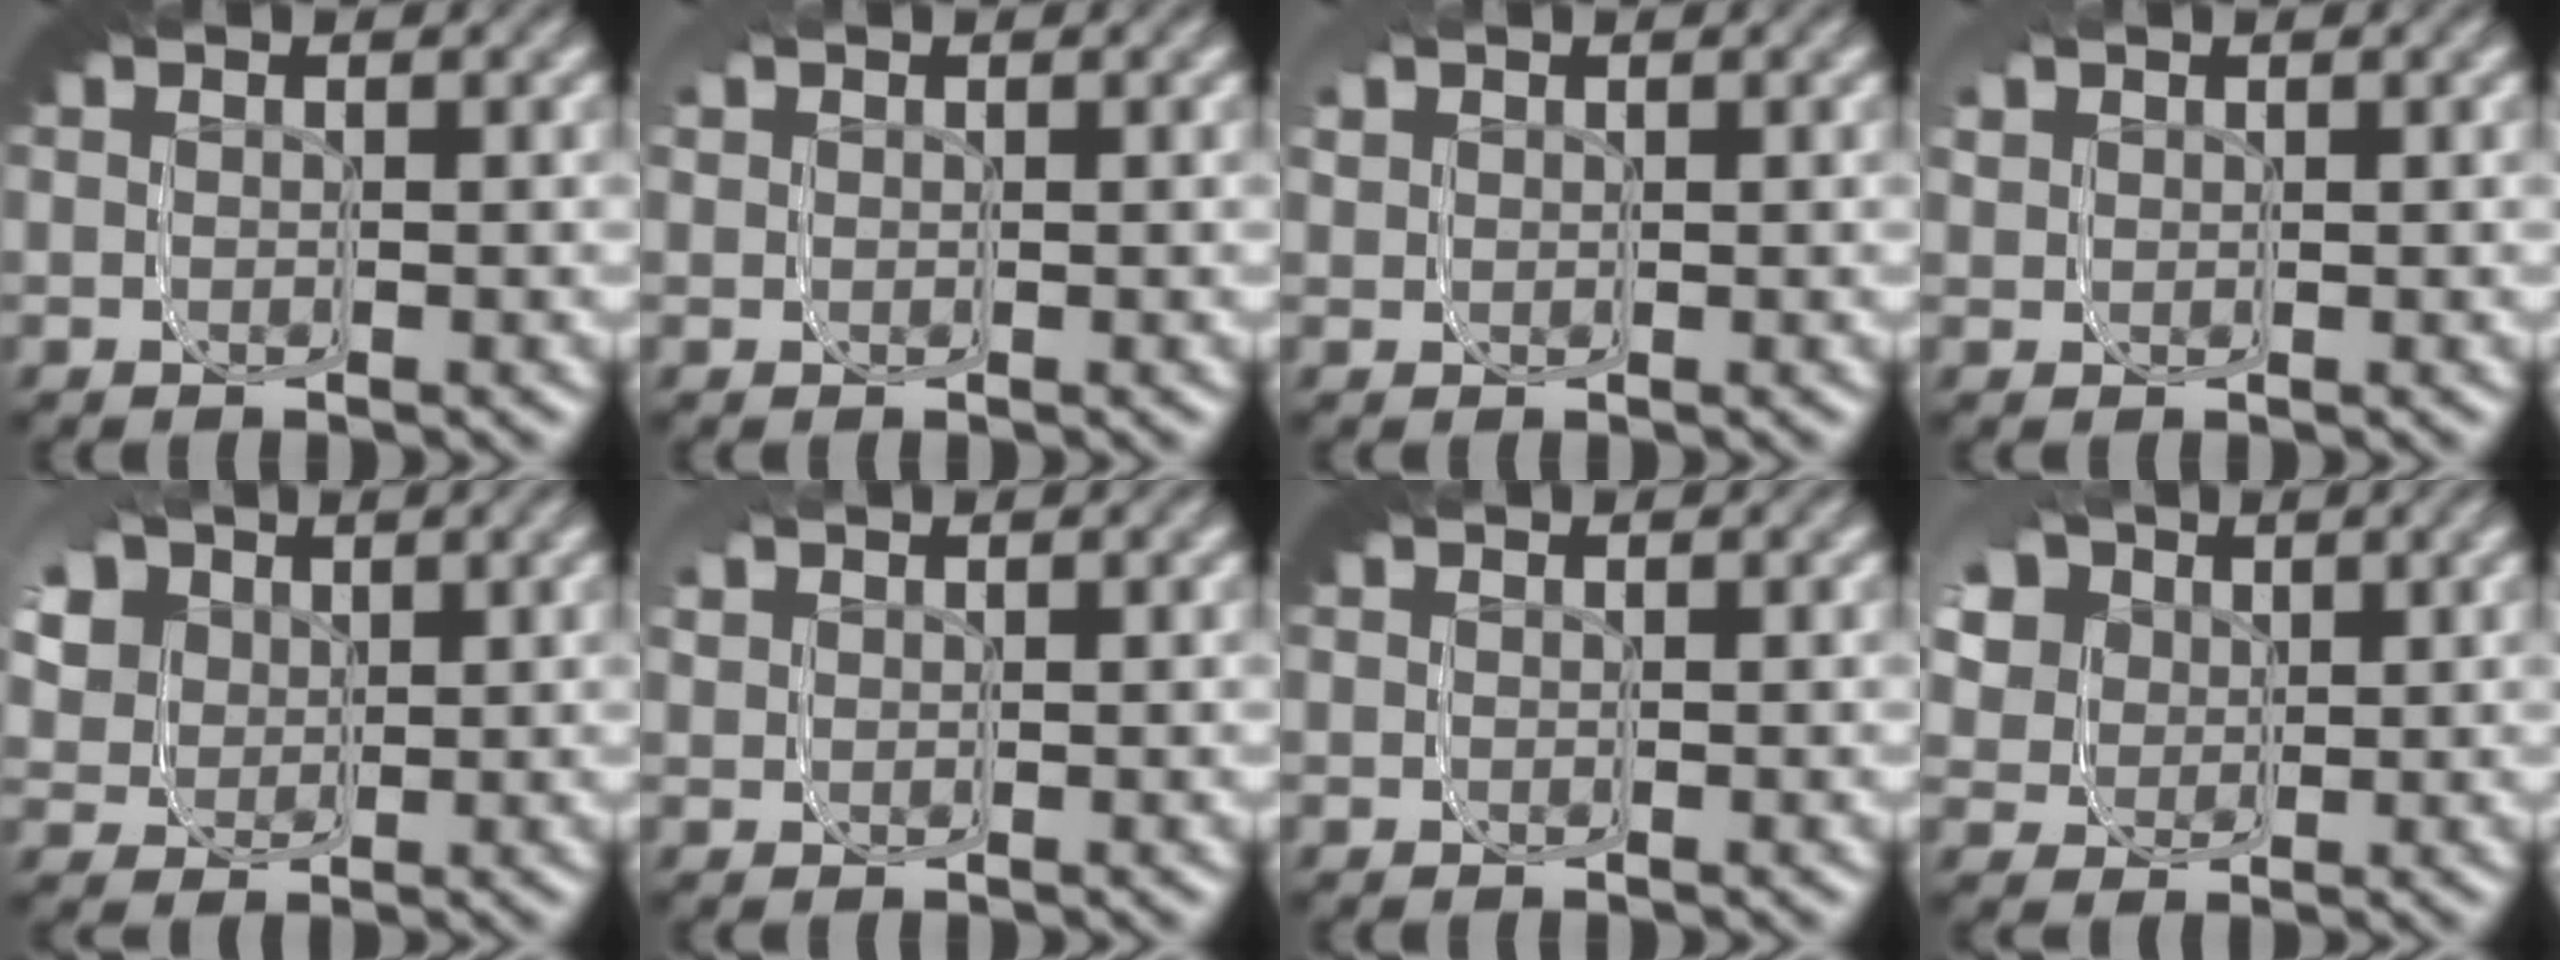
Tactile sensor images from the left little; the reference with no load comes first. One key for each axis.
{"total": 1.0, "fx": 0.7, "fy": 0.7, "fz": 0.1, "tx": -0.006, "ty": -0.001, "tz": 0.010}
{"total": 2.3, "fx": 1.2, "fy": 1.7, "fz": 0.9, "tx": -0.022, "ty": 0.003, "tz": 0.014}
{"total": 2.6, "fx": 1.3, "fy": 2.0, "fz": 1.0, "tx": -0.026, "ty": 0.004, "tz": 0.015}
{"total": 8.6, "fx": 2.2, "fy": 7.0, "fz": 4.4, "tx": -0.074, "ty": 0.015, "tz": 0.014}
{"total": 2.0, "fx": 1.1, "fy": 1.4, "fz": 0.7, "tx": -0.020, "ty": 0.001, "tz": 0.014}
{"total": 0.0}
{"total": 9.0, "fx": 2.0, "fy": 7.3, "fz": 4.9, "tx": -0.084, "ty": 0.009, "tz": 0.012}